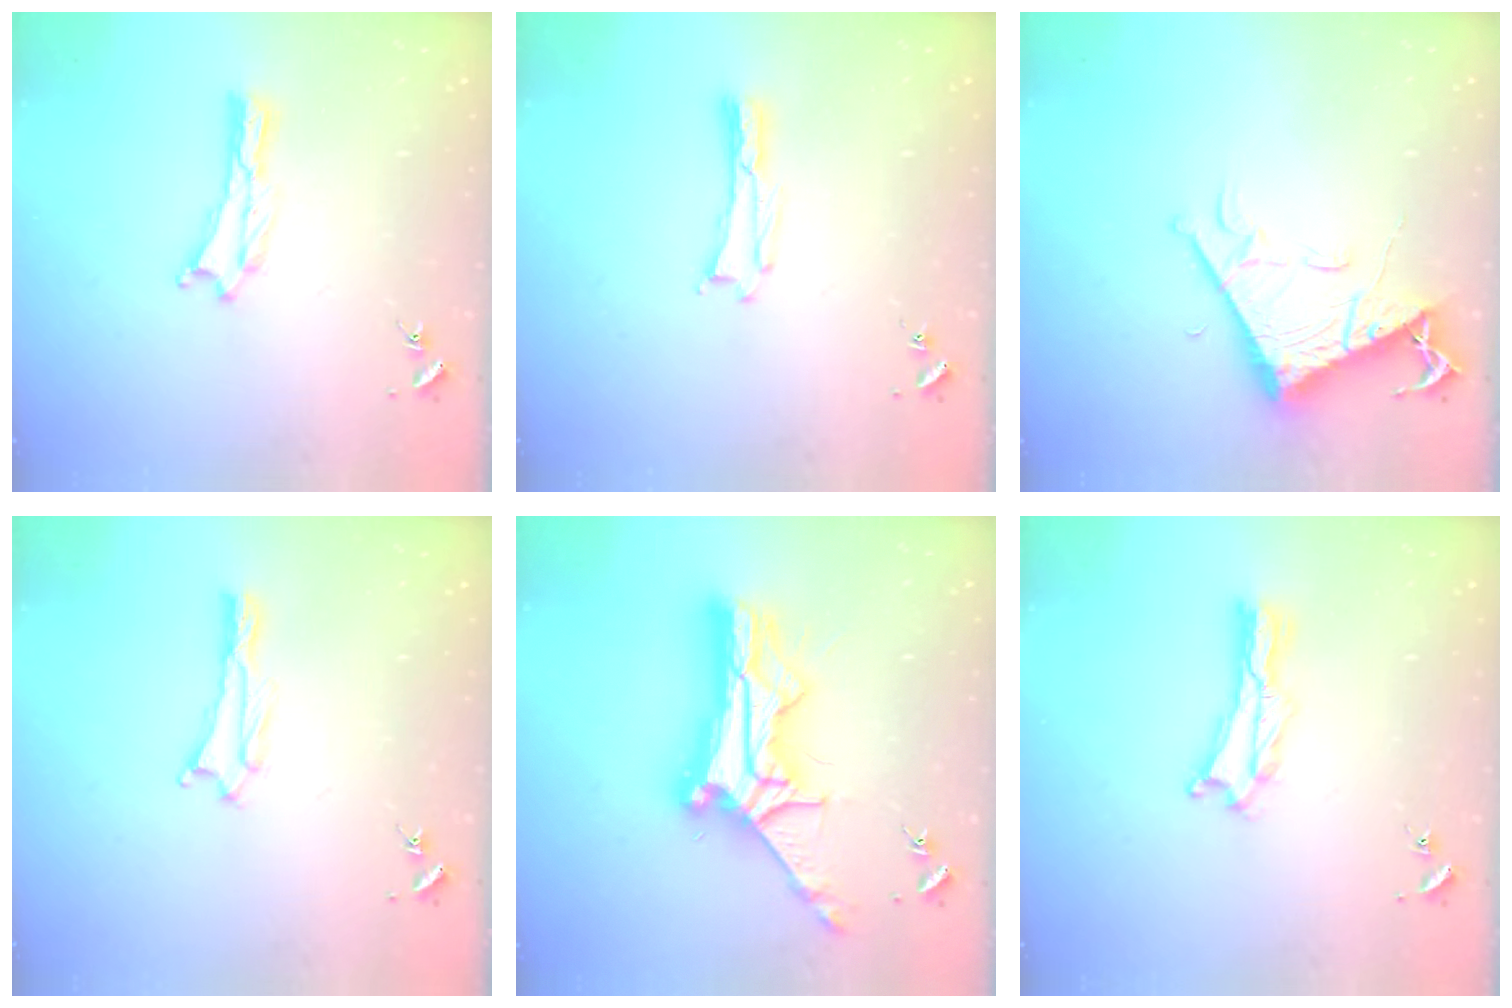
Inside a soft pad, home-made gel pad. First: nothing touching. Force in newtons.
{"total": 0.0}
{"total": 7.9, "press": 7.9, "slide": 0.9}
{"total": 1.0, "press": 1.0, "slide": 0.2}
{"total": 13.3, "press": 13.3, "slide": 1.1}
{"total": 1.4, "press": 1.4, "slide": 0.3}